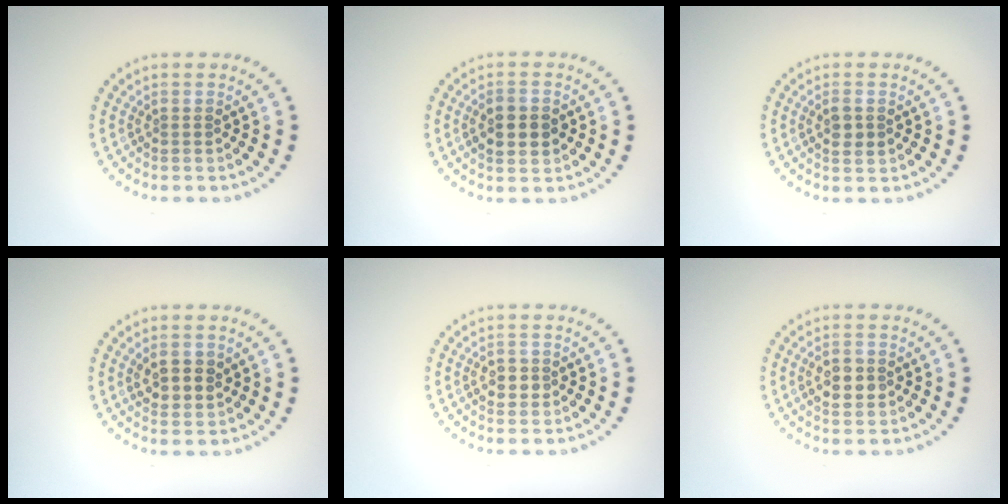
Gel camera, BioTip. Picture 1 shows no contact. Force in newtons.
{"total": 3.1, "press": 3.1, "slide": 0.2}
{"total": 1.7, "press": 1.7, "slide": 0.4}
{"total": 2.7, "press": 2.6, "slide": 0.7}
{"total": 1.9, "press": 1.8, "slide": 0.3}
{"total": 2.6, "press": 2.6, "slide": 0.2}